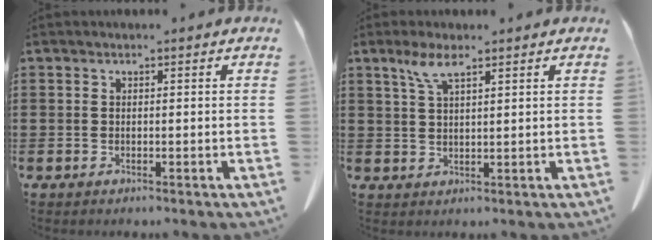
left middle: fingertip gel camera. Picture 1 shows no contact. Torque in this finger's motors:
{"motor_torque": [1.80, 0.33, 0.10, 0.08]}